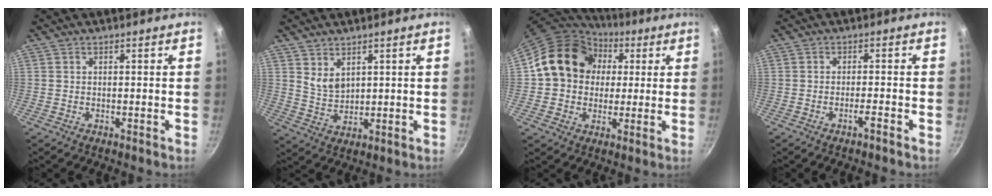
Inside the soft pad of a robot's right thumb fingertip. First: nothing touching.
{"total": 4.2, "force": [2.6, 2.4, 2.4], "torque": [-0.037, -0.023, 0.058]}
{"total": 17.4, "force": [3.1, 14.6, 9.0], "torque": [-0.128, 0.031, 0.040]}
{"total": 1.9, "force": [-1.4, 0.0, 1.4], "torque": [-0.029, 0.012, -0.023]}